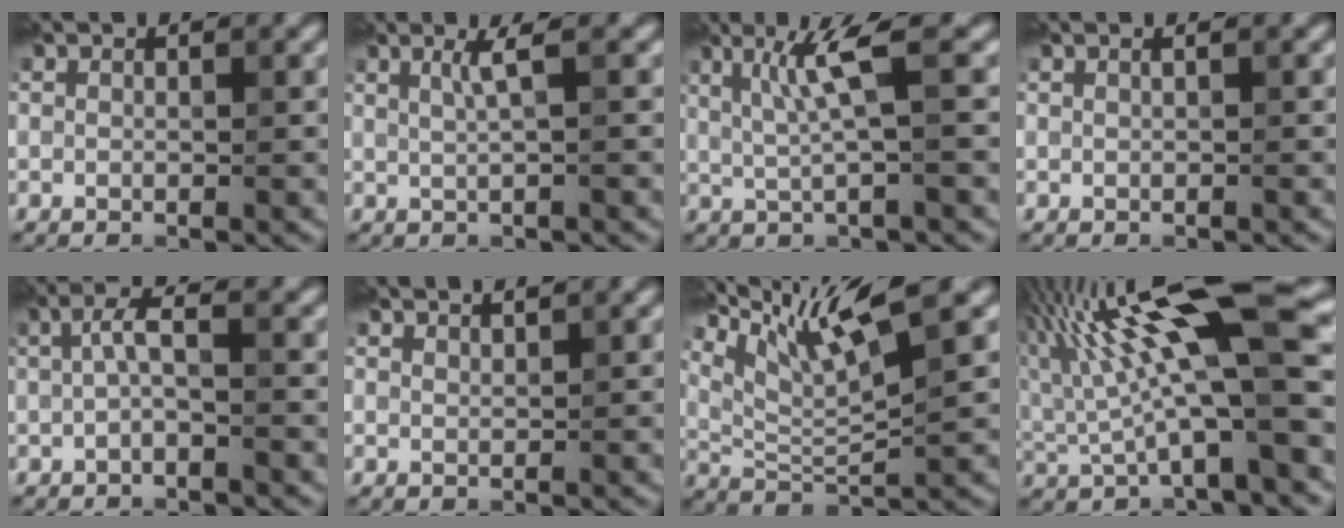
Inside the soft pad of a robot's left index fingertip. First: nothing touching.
{"total": 1.0, "force": [-0.2, -0.8, 0.5], "torque": [-0.032, -0.005, 0.028]}
{"total": 2.7, "force": [0.0, -0.9, 2.5], "torque": [-0.085, -0.005, 0.036]}
{"total": 1.0, "force": [0.6, 0.6, 0.6], "torque": [-0.002, 0.016, 0.003]}
{"total": 1.2, "force": [-0.7, -0.7, 0.5], "torque": [-0.045, -0.002, 0.014]}
{"total": 1.7, "force": [1.6, -0.4, -0.3], "torque": [0.009, 0.013, 0.026]}
{"total": 6.6, "force": [4.3, 0.3, 5.0], "torque": [-0.121, 0.003, 0.113]}
{"total": 11.0, "force": [1.4, 2.3, 10.7], "torque": [-0.202, 0.018, 0.049]}